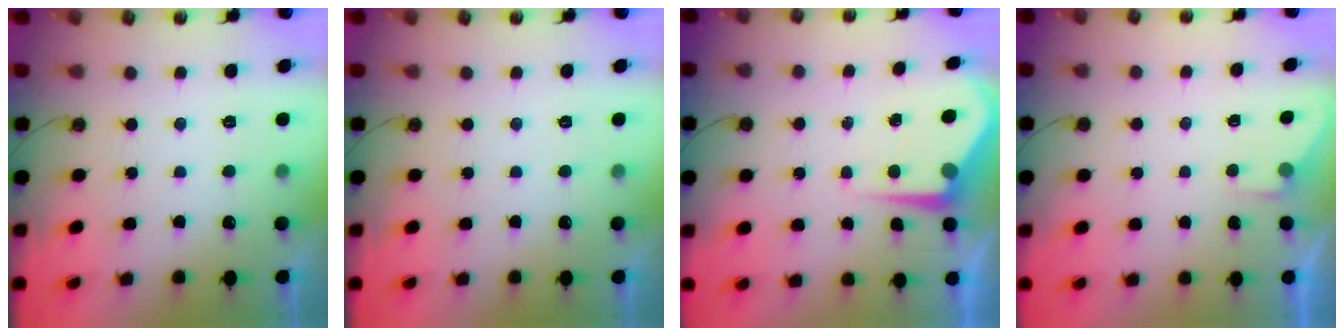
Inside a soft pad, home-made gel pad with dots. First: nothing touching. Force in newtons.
{"total": 0.0}
{"total": 6.5, "press": 6.5, "slide": 0.5}
{"total": 2.6, "press": 2.6, "slide": 0.5}